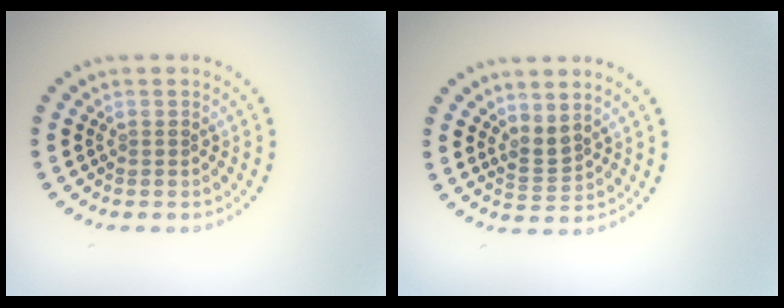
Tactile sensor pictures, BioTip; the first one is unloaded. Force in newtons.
{"total": 1.8, "press": 1.3, "slide": 1.3}